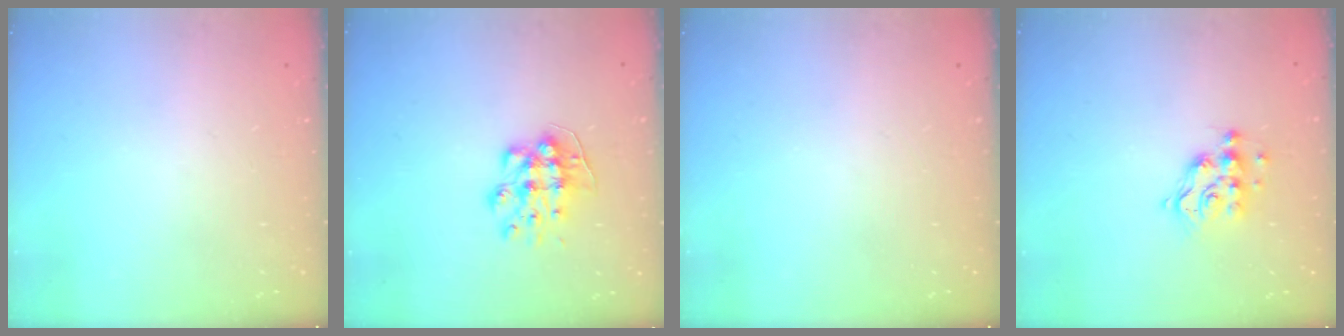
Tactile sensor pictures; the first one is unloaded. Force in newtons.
{"total": 8.9, "press": 8.9, "slide": 0.2}
{"total": 0.0}
{"total": 8.8, "press": 8.8, "slide": 0.4}